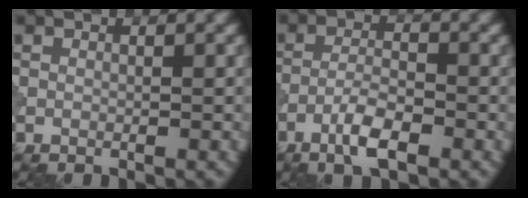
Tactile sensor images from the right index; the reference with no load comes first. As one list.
[{"total": 3.6, "force": [-2.1, 0.8, 2.7], "torque": [-0.059, 0.007, -0.048]}]